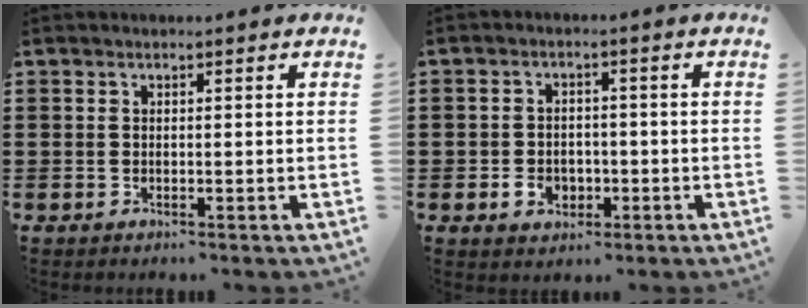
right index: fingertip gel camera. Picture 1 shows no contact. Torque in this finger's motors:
{"motor_torque": [1.26, 0.88, 0.18, 0.06]}